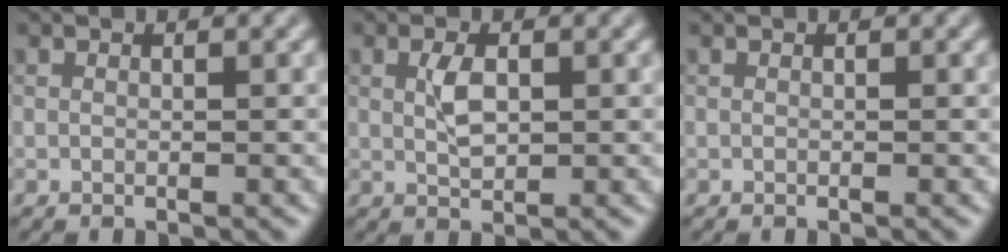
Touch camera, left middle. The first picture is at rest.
{"total": 1.9, "force": [0.2, 0.9, 1.6], "torque": [-0.041, 0.001, 0.011]}
{"total": 0.0}